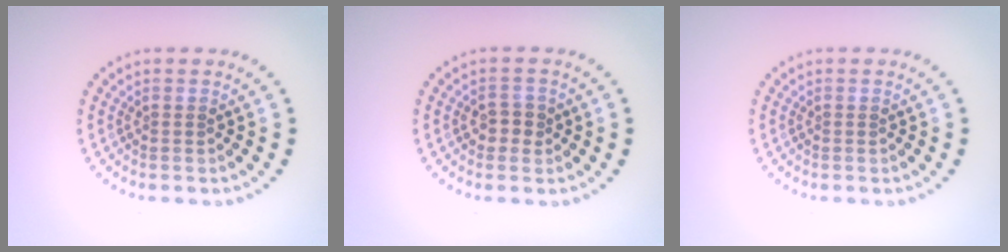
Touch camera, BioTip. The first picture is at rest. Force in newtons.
{"total": 1.9, "press": 1.8, "slide": 0.6}
{"total": 0.0}